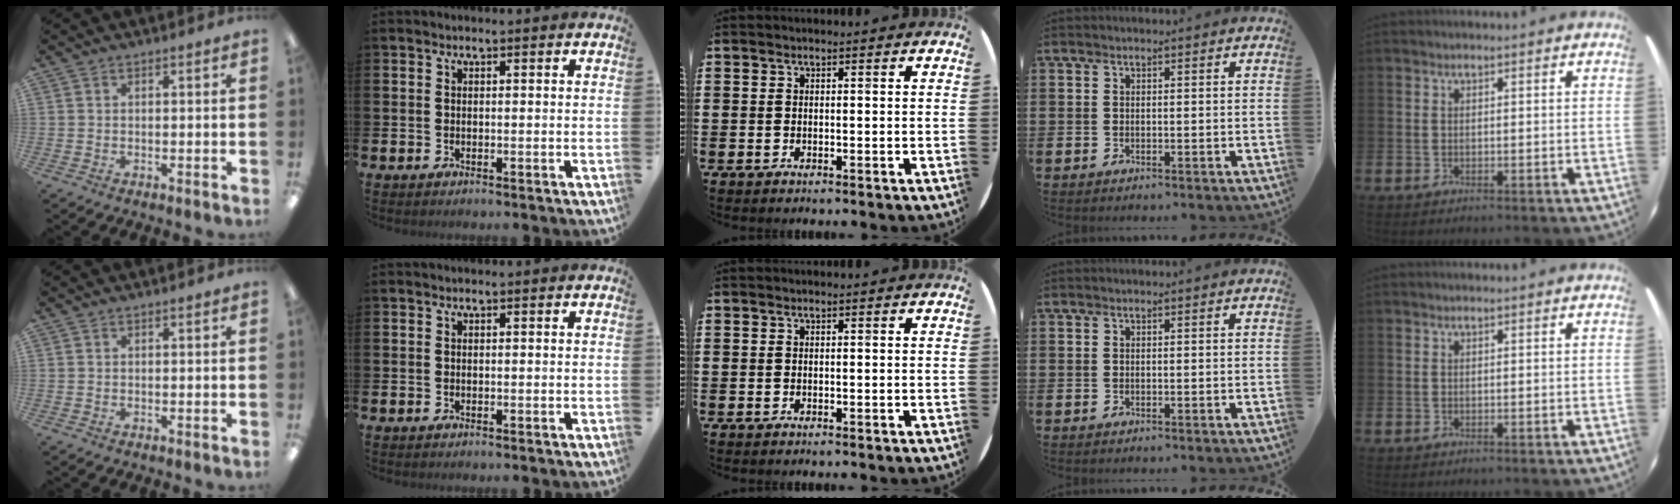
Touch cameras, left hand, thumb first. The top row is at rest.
{}